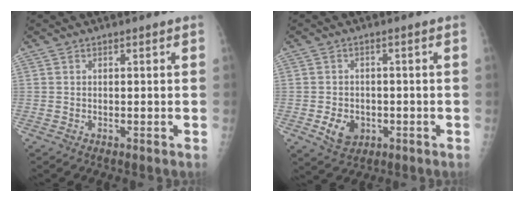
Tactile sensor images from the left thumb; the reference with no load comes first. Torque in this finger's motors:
{"motor_torque": [-0.08, 0.11, 0.26, 0.16, 0.02]}